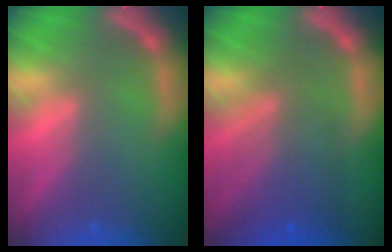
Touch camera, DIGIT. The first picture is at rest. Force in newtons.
{"total": 6.5}